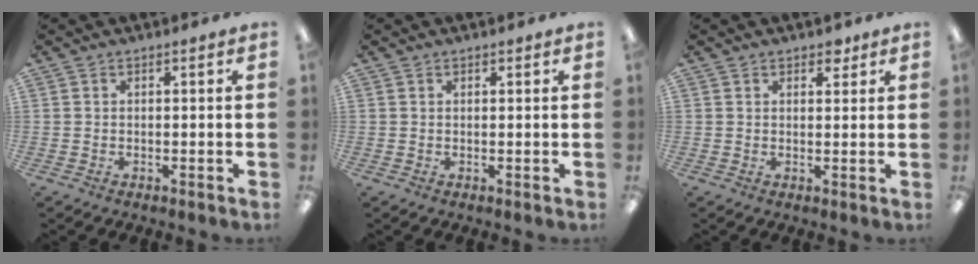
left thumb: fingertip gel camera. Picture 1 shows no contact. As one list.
[{"total": 0.6, "force": [0.4, 0.4, 0.1], "torque": [-0.001, 0.003, 0.007]}, {"total": 2.8, "force": [2.0, 1.7, 0.9], "torque": [0.005, -0.006, 0.032]}]